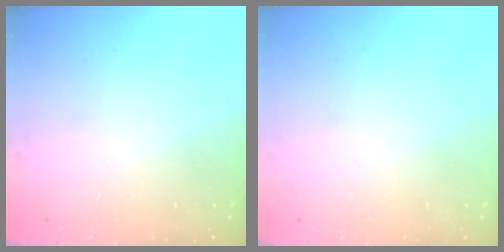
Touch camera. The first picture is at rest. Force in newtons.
{"total": 0.0}